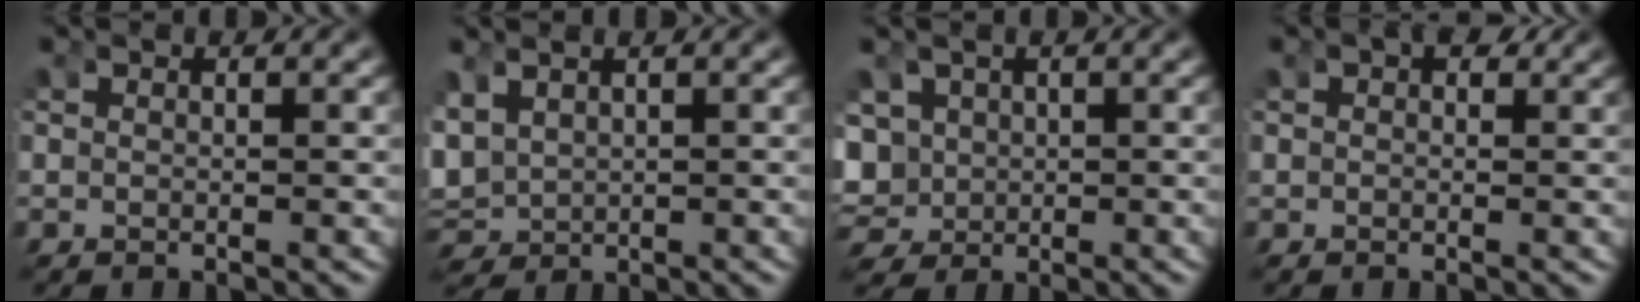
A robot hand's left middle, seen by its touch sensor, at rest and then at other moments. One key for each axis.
{"total": 4.3, "fx": 0.2, "fy": 4.0, "fz": 1.7, "tx": -0.080, "ty": -0.024, "tz": 0.018}
{"total": 6.4, "fx": -0.7, "fy": 6.0, "fz": 2.1, "tx": -0.097, "ty": -0.036, "tz": -0.001}
{"total": 1.6, "fx": 0.8, "fy": 1.1, "fz": 0.8, "tx": -0.013, "ty": -0.001, "tz": 0.010}